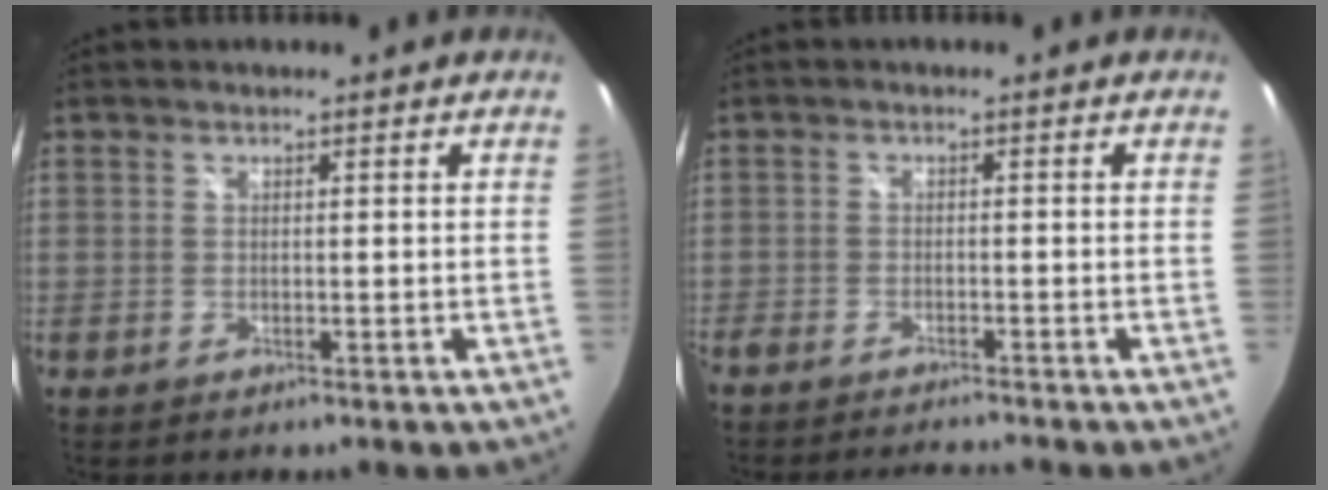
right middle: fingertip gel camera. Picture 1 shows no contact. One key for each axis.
{"total": 4.7, "fx": -4.4, "fy": 0.6, "fz": 1.4, "tx": -0.041, "ty": -0.010, "tz": -0.074}